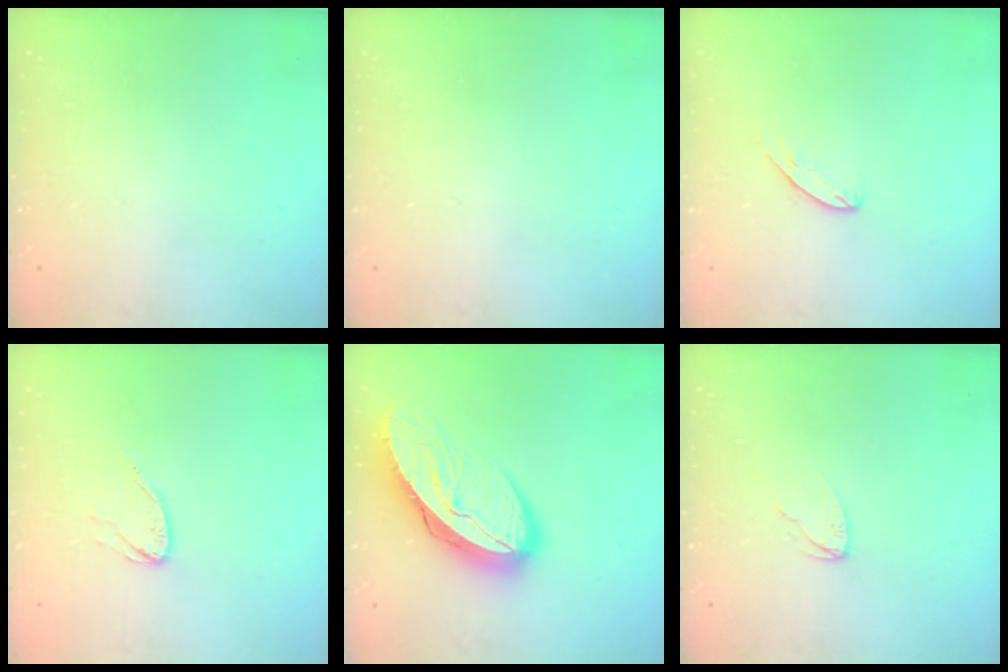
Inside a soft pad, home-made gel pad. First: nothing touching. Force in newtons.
{"total": 0.0}
{"total": 6.0, "press": 6.0, "slide": 0.4}
{"total": 6.4, "press": 6.4, "slide": 0.5}
{"total": 15.5, "press": 15.4, "slide": 1.7}
{"total": 3.0, "press": 3.0, "slide": 0.3}